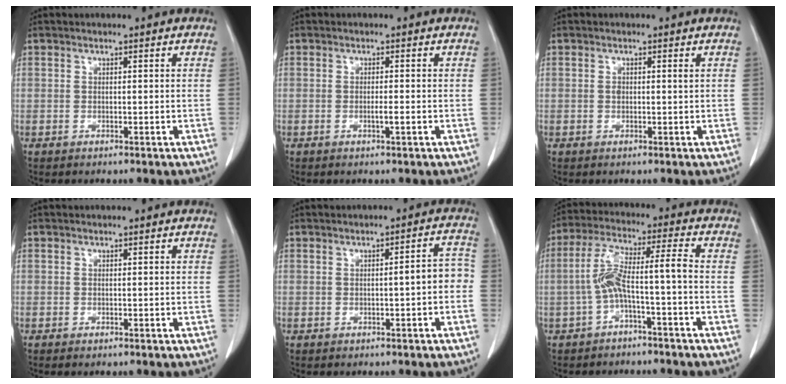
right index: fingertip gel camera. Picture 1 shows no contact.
{"total": 1.3, "force": [-0.5, -0.1, 1.2], "torque": [-0.024, -0.001, -0.006]}
{"total": 1.0, "force": [0.3, 0.4, 0.8], "torque": [-0.019, 0.001, 0.007]}
{"total": 0.6, "force": [-0.5, 0.1, 0.4], "torque": [-0.010, -0.002, -0.006]}
{"total": 3.4, "force": [-0.8, 0.7, 3.3], "torque": [-0.036, 0.015, -0.010]}
{"total": 7.5, "force": [-2.3, 0.2, 7.1], "torque": [-0.141, 0.037, -0.040]}